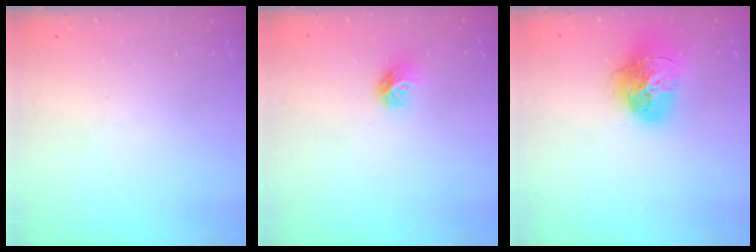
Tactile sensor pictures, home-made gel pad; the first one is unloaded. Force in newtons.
{"total": 7.7, "press": 7.7, "slide": 0.2}
{"total": 18.4, "press": 18.3, "slide": 1.8}